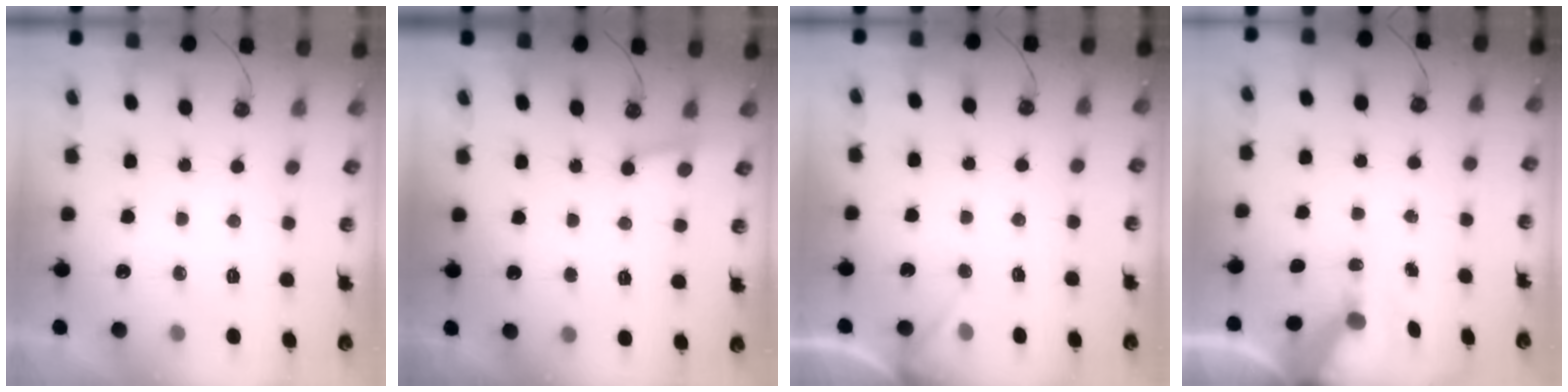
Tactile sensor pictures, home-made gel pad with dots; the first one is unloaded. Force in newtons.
{"total": 4.3, "press": 4.3, "slide": 0.3}
{"total": 4.7, "press": 4.7, "slide": 0.2}
{"total": 6.6, "press": 6.6, "slide": 0.7}